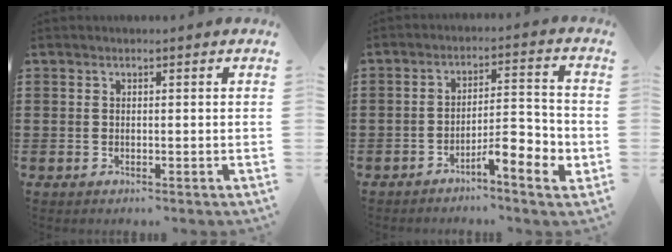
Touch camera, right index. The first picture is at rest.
{"total": 6.8, "force": [-3.9, 1.3, 5.4], "torque": [-0.079, -0.002, -0.069]}